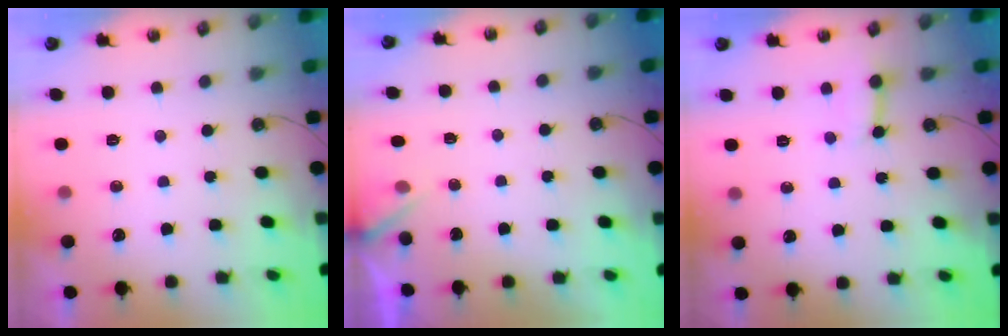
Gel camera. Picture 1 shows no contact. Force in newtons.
{"total": 3.1, "press": 3.1, "slide": 0.2}
{"total": 3.9, "press": 3.9, "slide": 0.5}